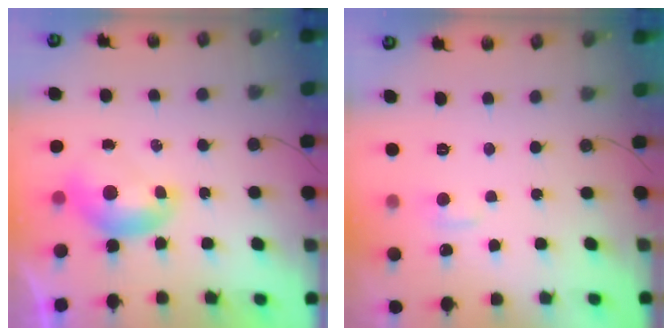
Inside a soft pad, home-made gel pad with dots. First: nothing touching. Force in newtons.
{"total": 1.0, "press": 0.6, "slide": 0.8}